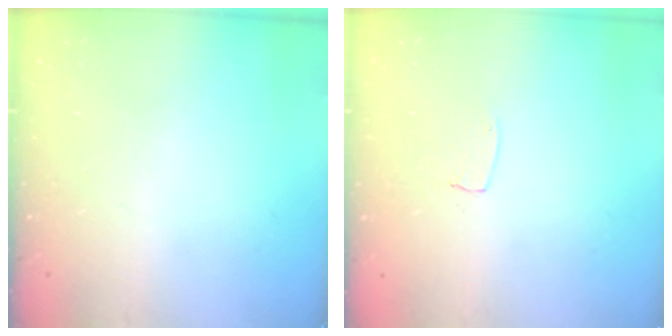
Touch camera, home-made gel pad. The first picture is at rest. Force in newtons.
{"total": 2.6, "press": 2.6, "slide": 0.1}